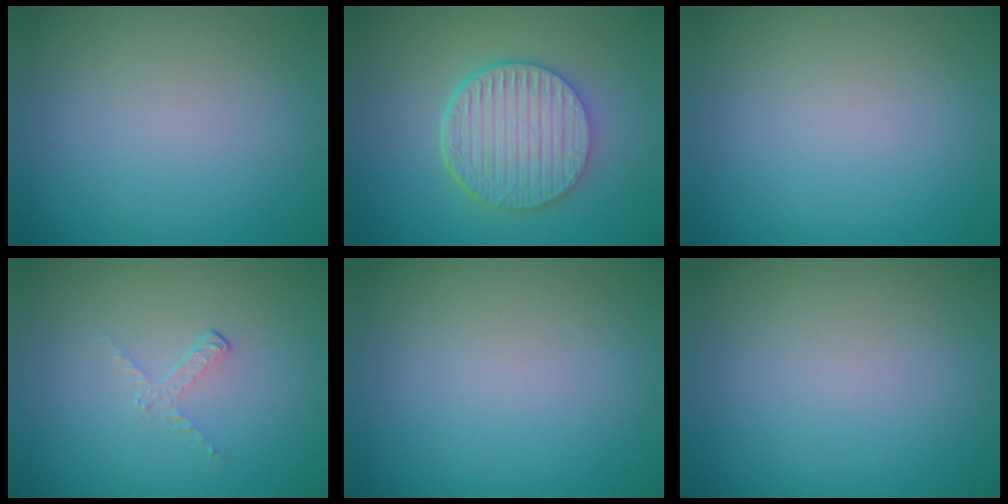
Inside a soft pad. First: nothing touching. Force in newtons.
{"total": 6.3, "press": 4.6, "slide": 4.3}
{"total": 0.0}
{"total": 1.1, "press": 0.4, "slide": 1.1}
{"total": 0.0}
{"total": 0.0}